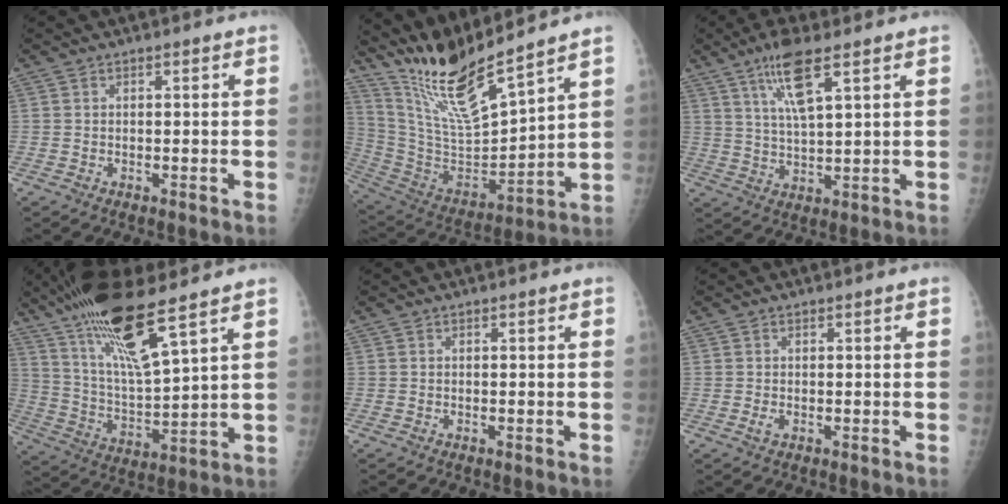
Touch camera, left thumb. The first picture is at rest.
{"total": 16.3, "force": [14.0, 0.7, 8.2], "torque": [-0.144, -0.081, 0.285]}
{"total": 8.5, "force": [4.8, 1.7, 6.8], "torque": [-0.134, -0.022, 0.096]}
{"total": 16.9, "force": [11.4, 2.6, 12.2], "torque": [-0.221, -0.054, 0.224]}
{"total": 0.0}
{"total": 1.1, "force": [-0.1, 0.7, 0.8], "torque": [-0.018, -0.003, -0.004]}